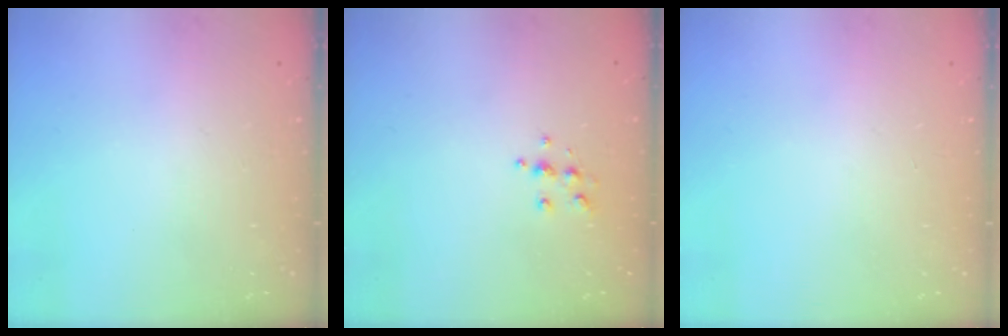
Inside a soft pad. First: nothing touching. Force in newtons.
{"total": 5.1, "press": 5.1, "slide": 0.3}
{"total": 0.0}